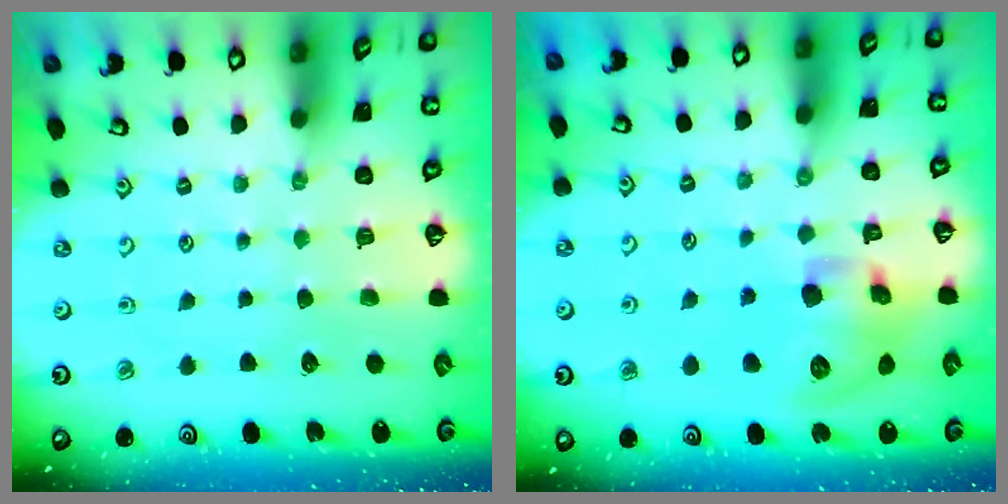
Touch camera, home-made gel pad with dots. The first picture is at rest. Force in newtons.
{"total": 12.9, "press": 12.7, "slide": 2.2}